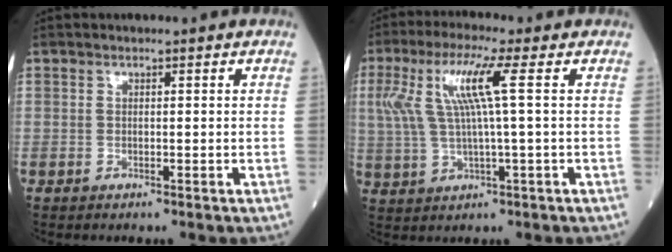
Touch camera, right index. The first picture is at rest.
{"total": 9.0, "force": [2.3, 0.1, 8.7], "torque": [-0.197, 0.018, 0.047]}